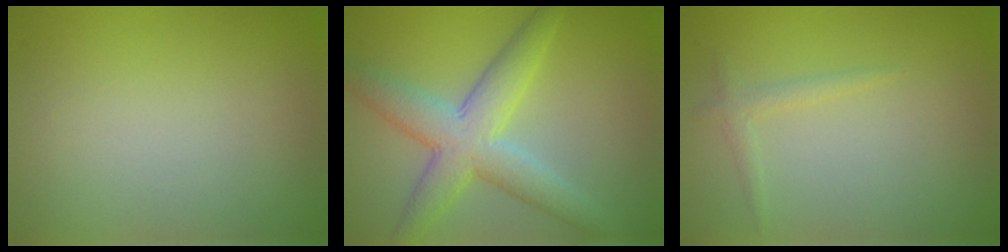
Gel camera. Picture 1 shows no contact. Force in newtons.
{"total": 7.3, "press": 7.3, "slide": 0.1}
{"total": 1.1, "press": 1.1, "slide": 0.1}